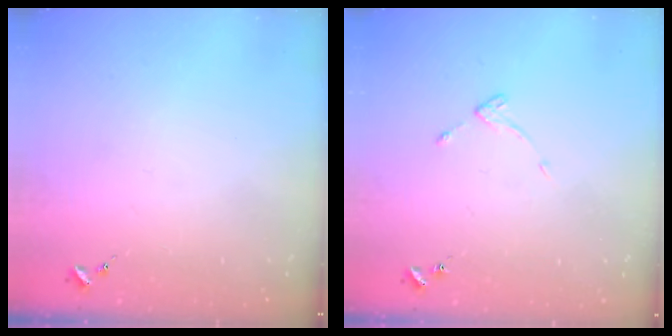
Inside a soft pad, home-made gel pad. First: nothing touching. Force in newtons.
{"total": 3.6, "press": 3.6, "slide": 0.6}